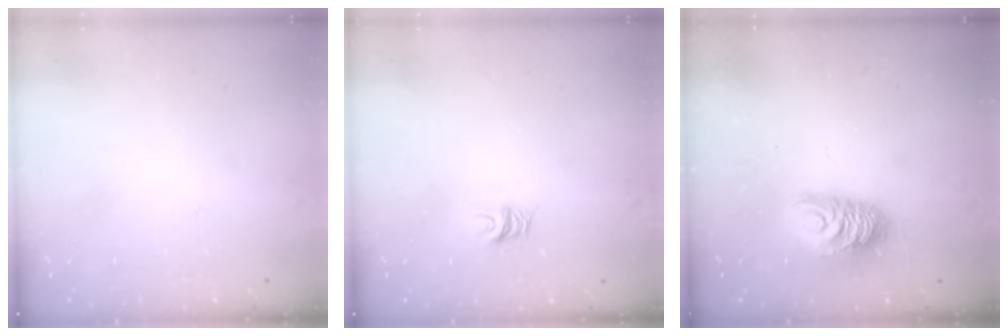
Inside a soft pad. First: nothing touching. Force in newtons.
{"total": 6.2, "press": 6.2, "slide": 0.5}
{"total": 10.7, "press": 10.6, "slide": 0.8}